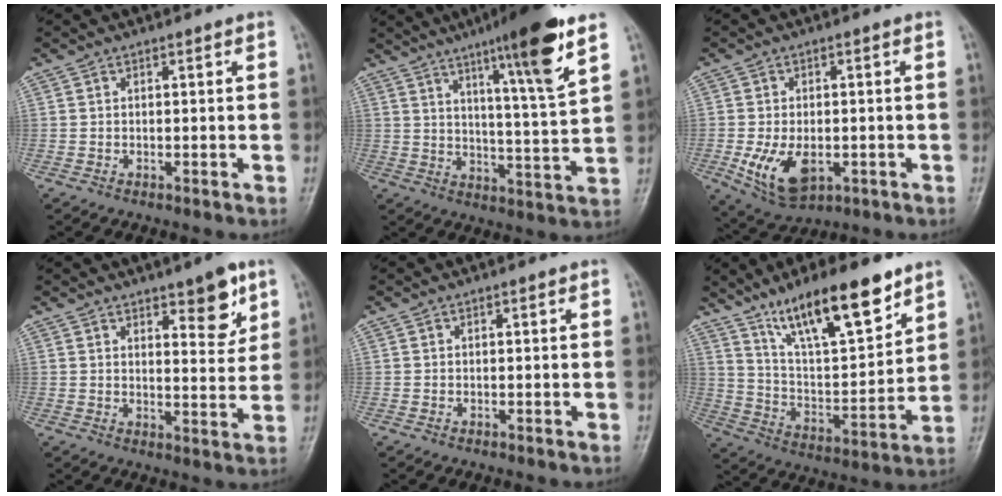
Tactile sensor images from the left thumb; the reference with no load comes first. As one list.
[{"total": 15.1, "force": [8.7, 0.9, 12.3], "torque": [-0.186, -0.047, 0.135]}, {"total": 9.3, "force": [-2.4, 5.6, 7.0], "torque": [-0.124, -0.006, -0.029]}, {"total": 8.0, "force": [4.6, 2.9, 5.8], "torque": [-0.057, -0.030, 0.062]}, {"total": 0.0}, {"total": 18.5, "force": [12.3, 5.3, 12.7], "torque": [-0.183, -0.059, 0.224]}]